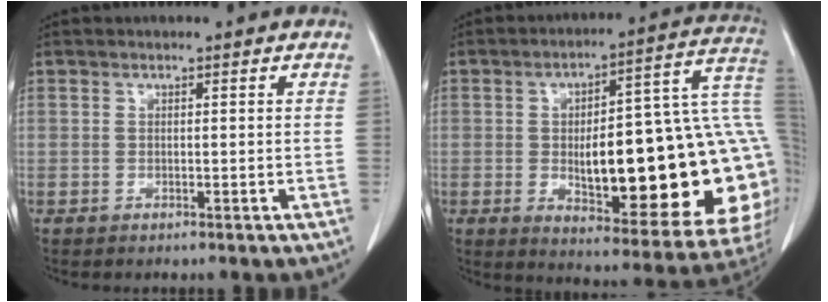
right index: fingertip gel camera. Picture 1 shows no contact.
{"total": 29.6, "force": [-1.4, 7.1, 28.6], "torque": [-0.306, 0.031, -0.008]}